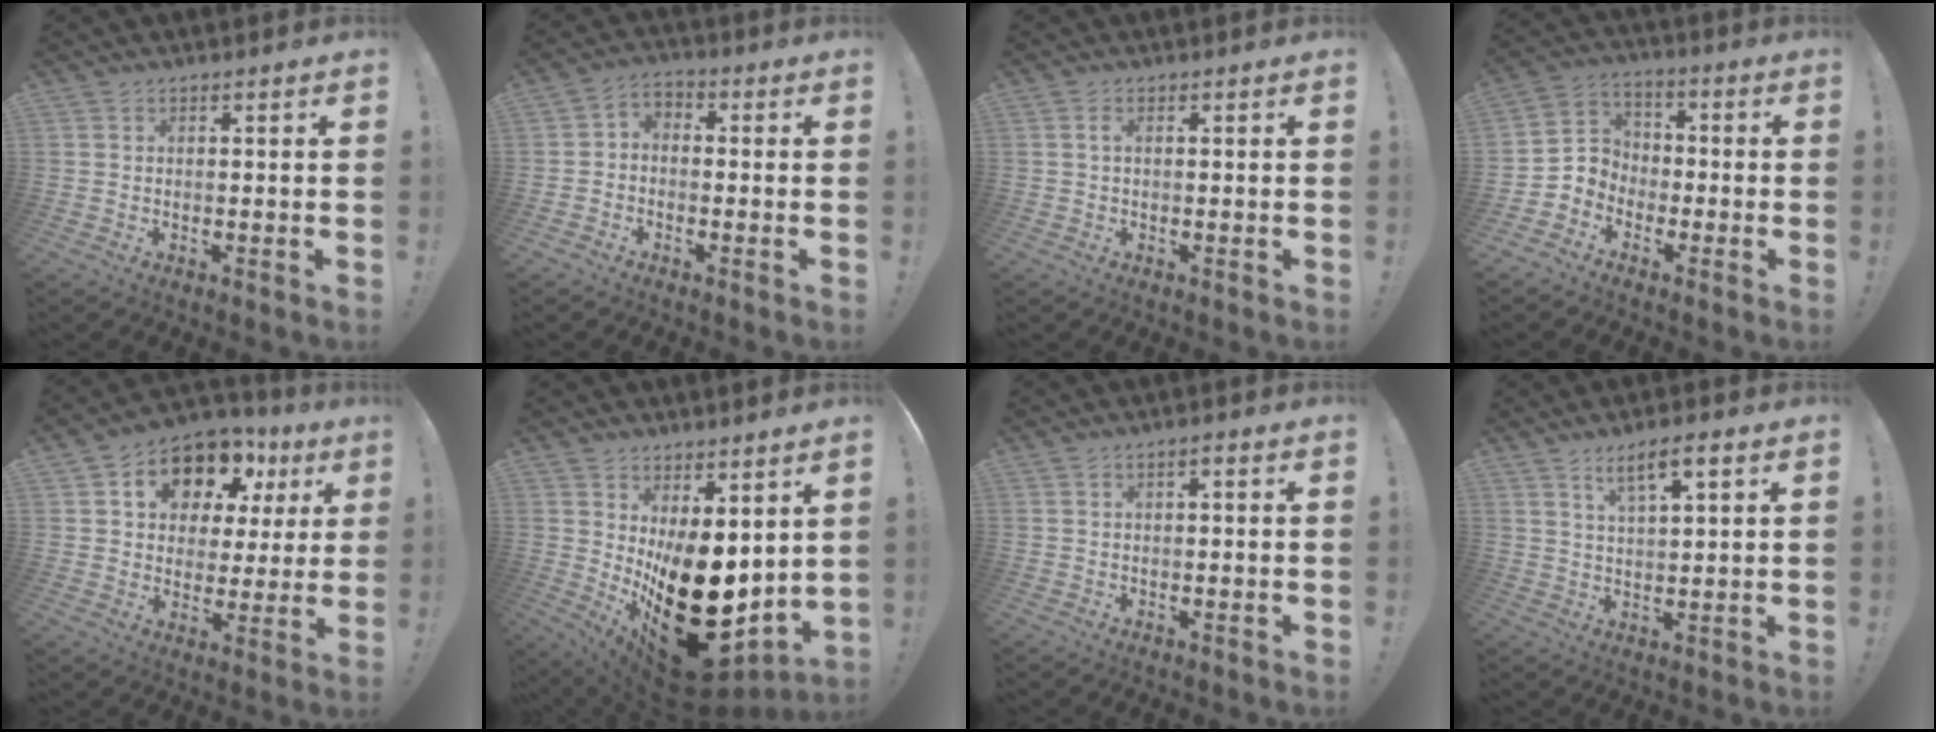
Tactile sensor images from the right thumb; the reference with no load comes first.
{"total": 3.6, "force": [-2.5, 2.2, 1.4], "torque": [-0.026, 0.015, -0.047]}
{"total": 0.9, "force": [0.0, 0.1, 0.9], "torque": [-0.018, 0.002, -0.002]}
{"total": 6.6, "force": [-4.1, 5.2, 0.4], "torque": [-0.023, 0.025, -0.071]}
{"total": 12.5, "force": [7.1, 8.4, 5.9], "torque": [-0.101, -0.048, 0.132]}
{"total": 21.9, "force": [-3.9, 12.0, 17.9], "torque": [-0.272, 0.009, -0.033]}
{"total": 1.1, "force": [-0.3, 0.1, 1.0], "torque": [-0.019, 0.005, -0.007]}
{"total": 6.4, "force": [3.7, 1.4, 5.1], "torque": [-0.080, -0.014, 0.058]}